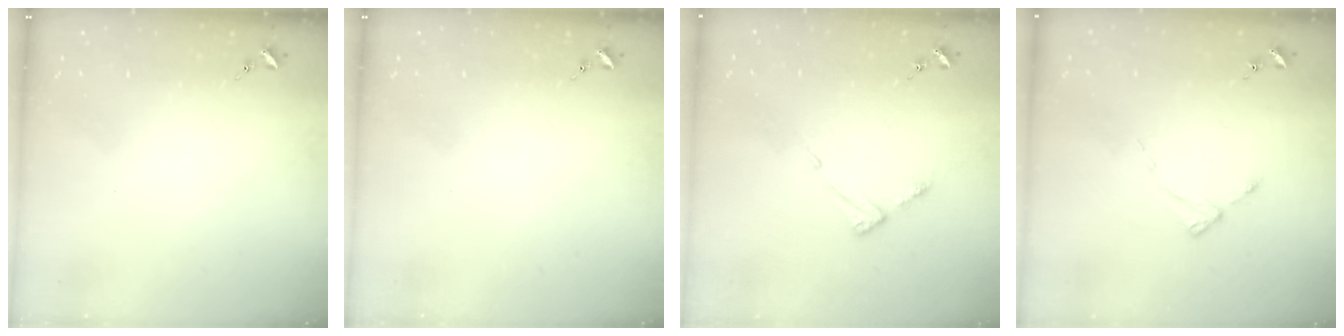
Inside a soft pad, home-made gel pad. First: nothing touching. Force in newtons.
{"total": 0.0}
{"total": 5.3, "press": 5.3, "slide": 0.4}
{"total": 1.9, "press": 1.8, "slide": 0.3}